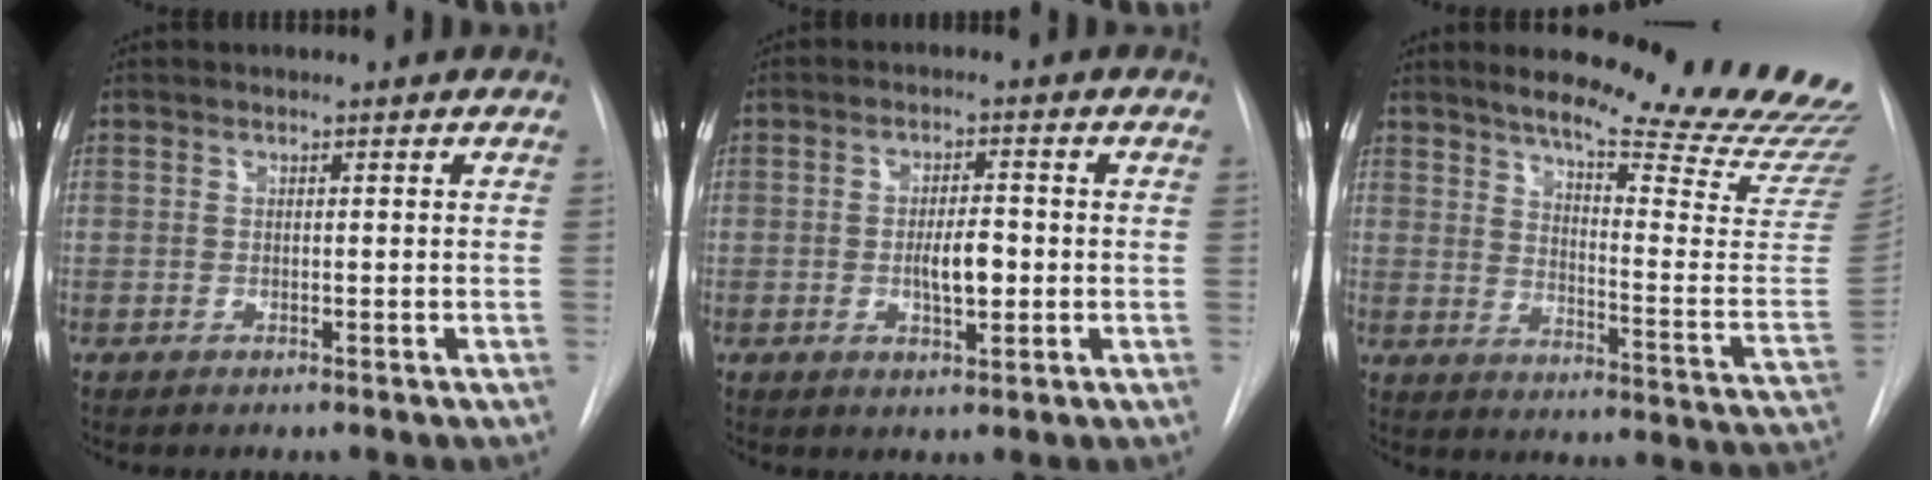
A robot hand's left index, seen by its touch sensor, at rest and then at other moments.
{"total": 4.5, "force": [-1.1, 1.4, 4.2], "torque": [-0.068, -0.006, -0.015]}
{"total": 25.0, "force": [21.2, 1.6, 13.1], "torque": [-0.184, -0.116, 0.259]}